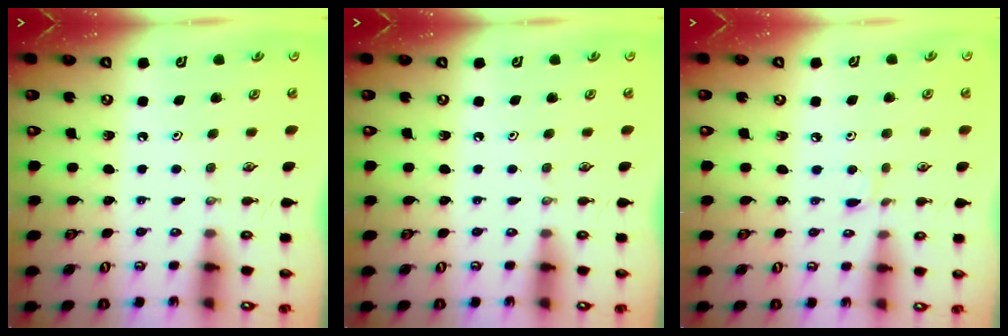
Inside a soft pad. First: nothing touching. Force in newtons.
{"total": 0.0}
{"total": 1.8, "press": 1.7, "slide": 0.2}